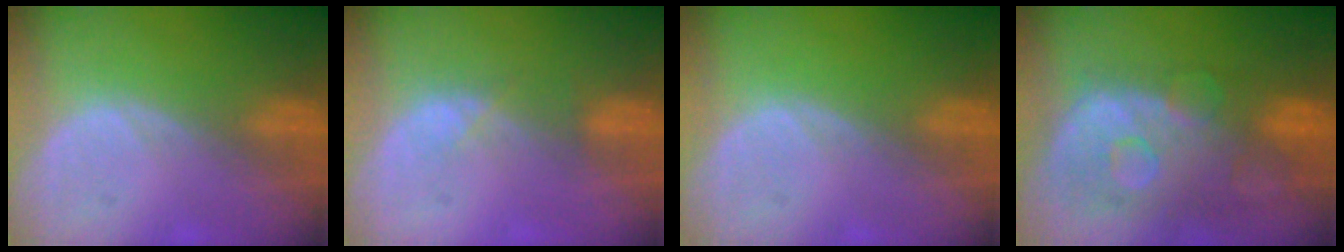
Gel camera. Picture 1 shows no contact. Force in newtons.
{"total": 1.9, "press": 1.7, "slide": 0.9}
{"total": 0.0}
{"total": 12.4, "press": 10.2, "slide": 6.9}